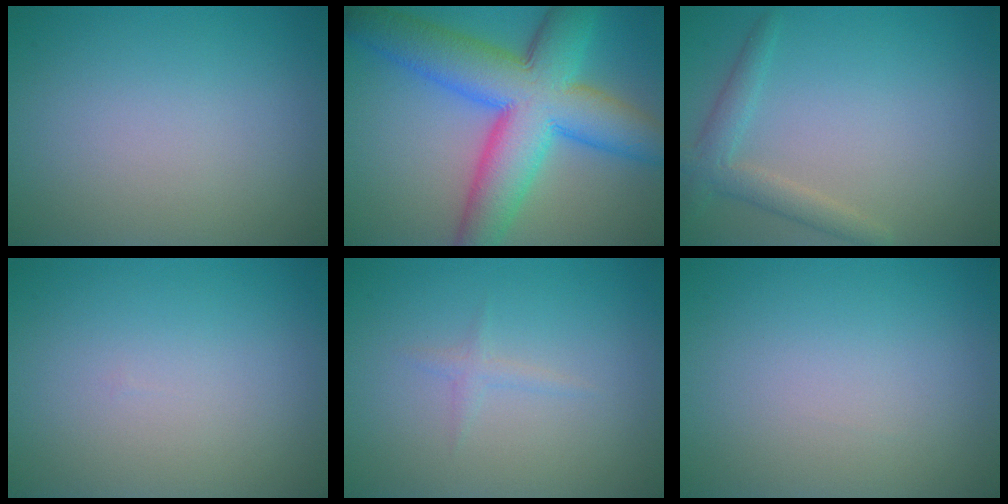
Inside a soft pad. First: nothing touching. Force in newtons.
{"total": 12.4, "press": 12.4, "slide": 0.3}
{"total": 2.5, "press": 2.5, "slide": 0.2}
{"total": 0.0}
{"total": 0.8, "press": 0.8, "slide": 0.1}
{"total": 0.0}